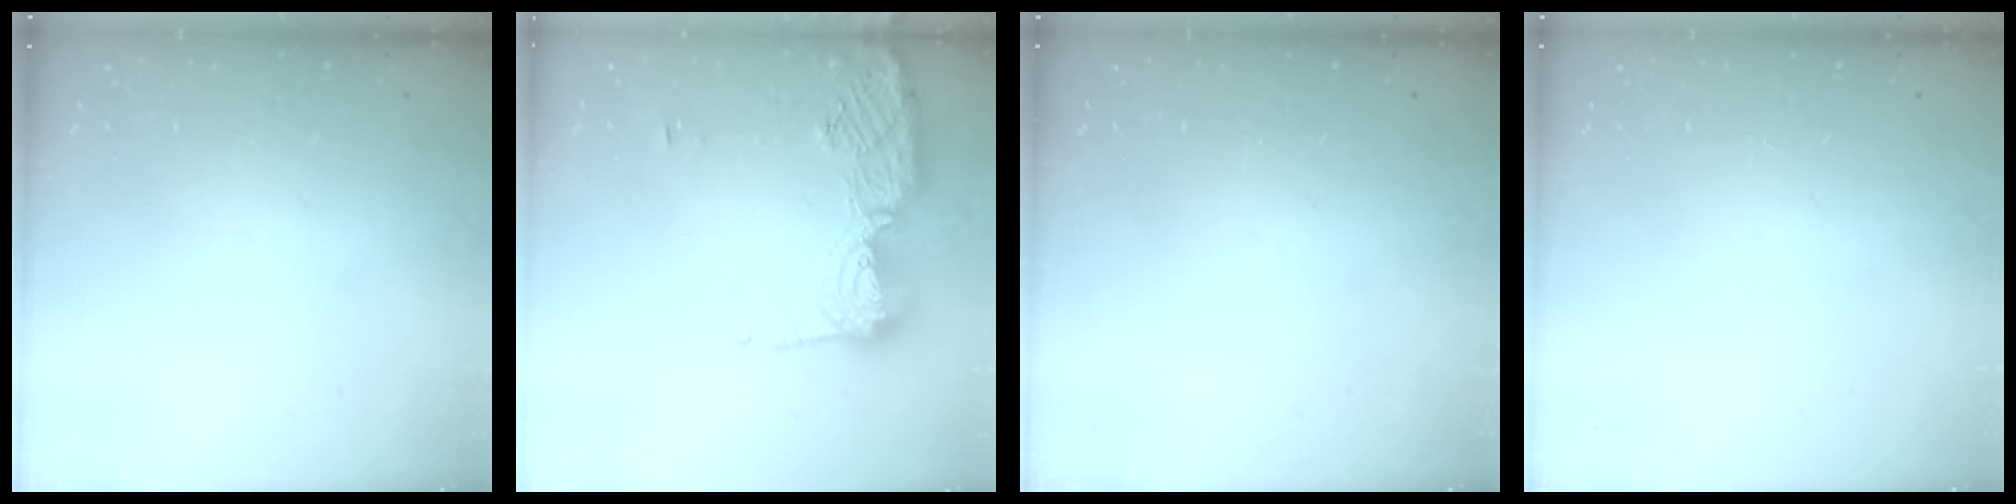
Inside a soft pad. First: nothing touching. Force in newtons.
{"total": 12.0, "press": 12.0, "slide": 1.1}
{"total": 0.0}
{"total": 0.0}